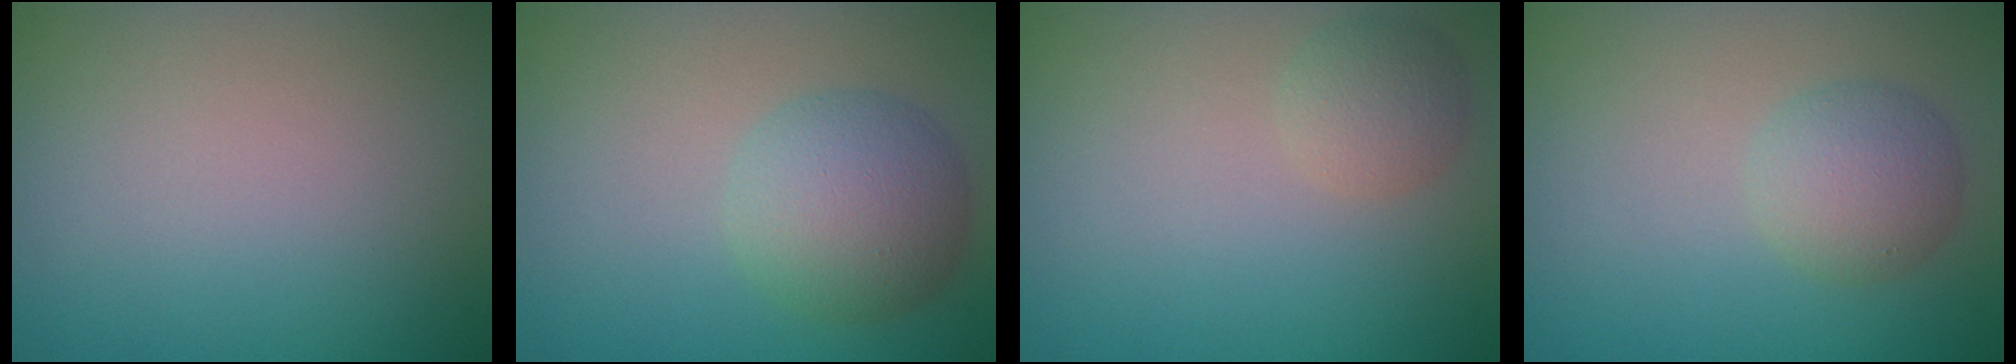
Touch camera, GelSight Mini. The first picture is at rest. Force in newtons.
{"total": 5.2, "press": 5.2, "slide": 0.2}
{"total": 2.1, "press": 2.1, "slide": 0.1}
{"total": 3.3, "press": 3.3, "slide": 0.2}